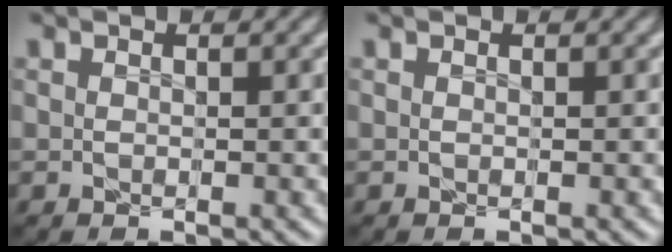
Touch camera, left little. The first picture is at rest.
{"total": 0.0}